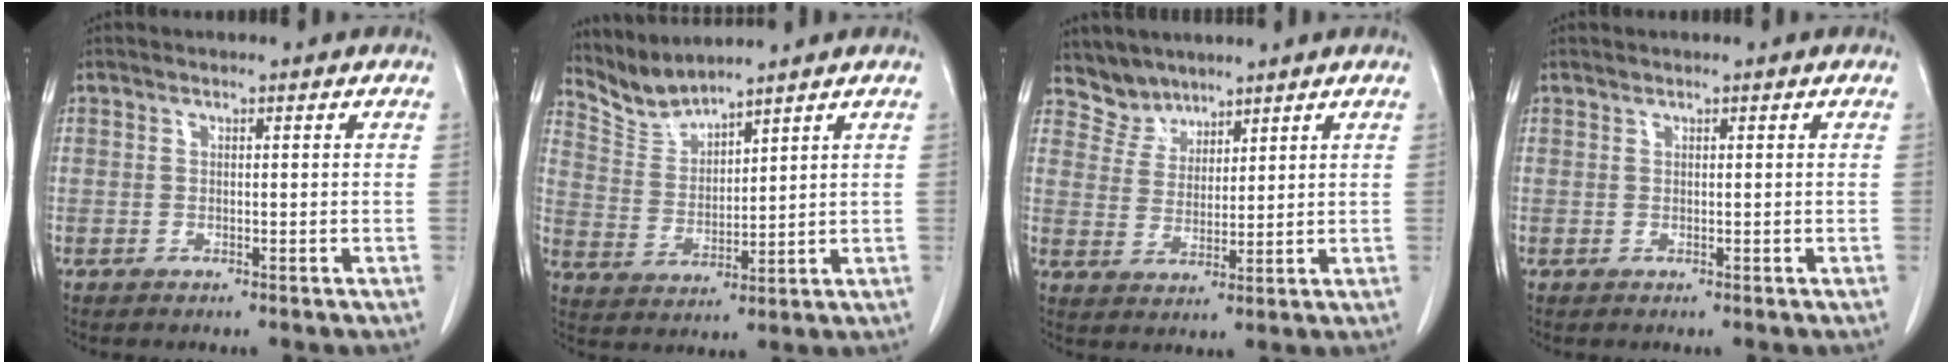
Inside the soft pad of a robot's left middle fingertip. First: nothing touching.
{"total": 5.4, "force": [5.4, -0.4, -0.2], "torque": [-0.012, -0.003, 0.123]}
{"total": 4.3, "force": [3.9, 1.8, -0.5], "torque": [0.013, 0.003, 0.082]}
{"total": 0.0}